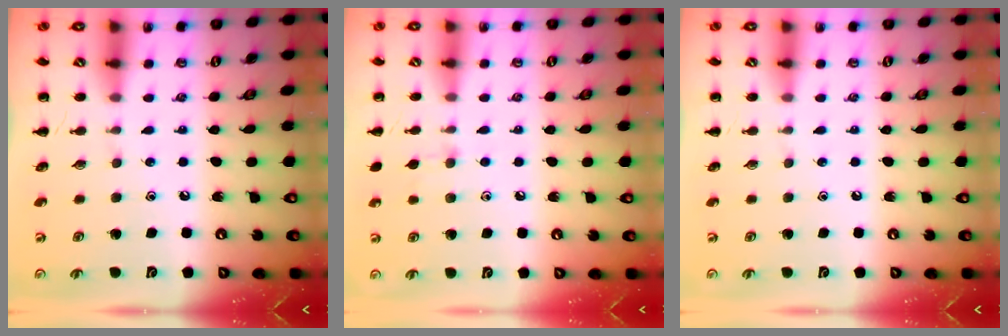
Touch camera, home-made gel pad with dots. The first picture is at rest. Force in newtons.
{"total": 5.9, "press": 5.5, "slide": 2.0}
{"total": 0.0}